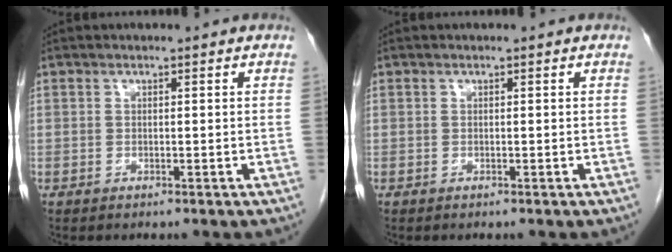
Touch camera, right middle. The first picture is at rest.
{"total": 0.0}